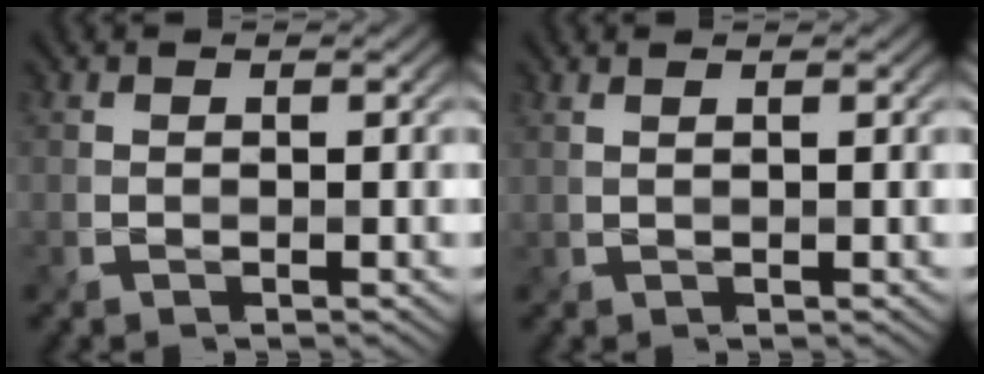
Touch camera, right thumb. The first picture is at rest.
{"total": 0.9, "force": [0.6, 0.2, 0.6], "torque": [-0.010, -0.001, 0.007]}